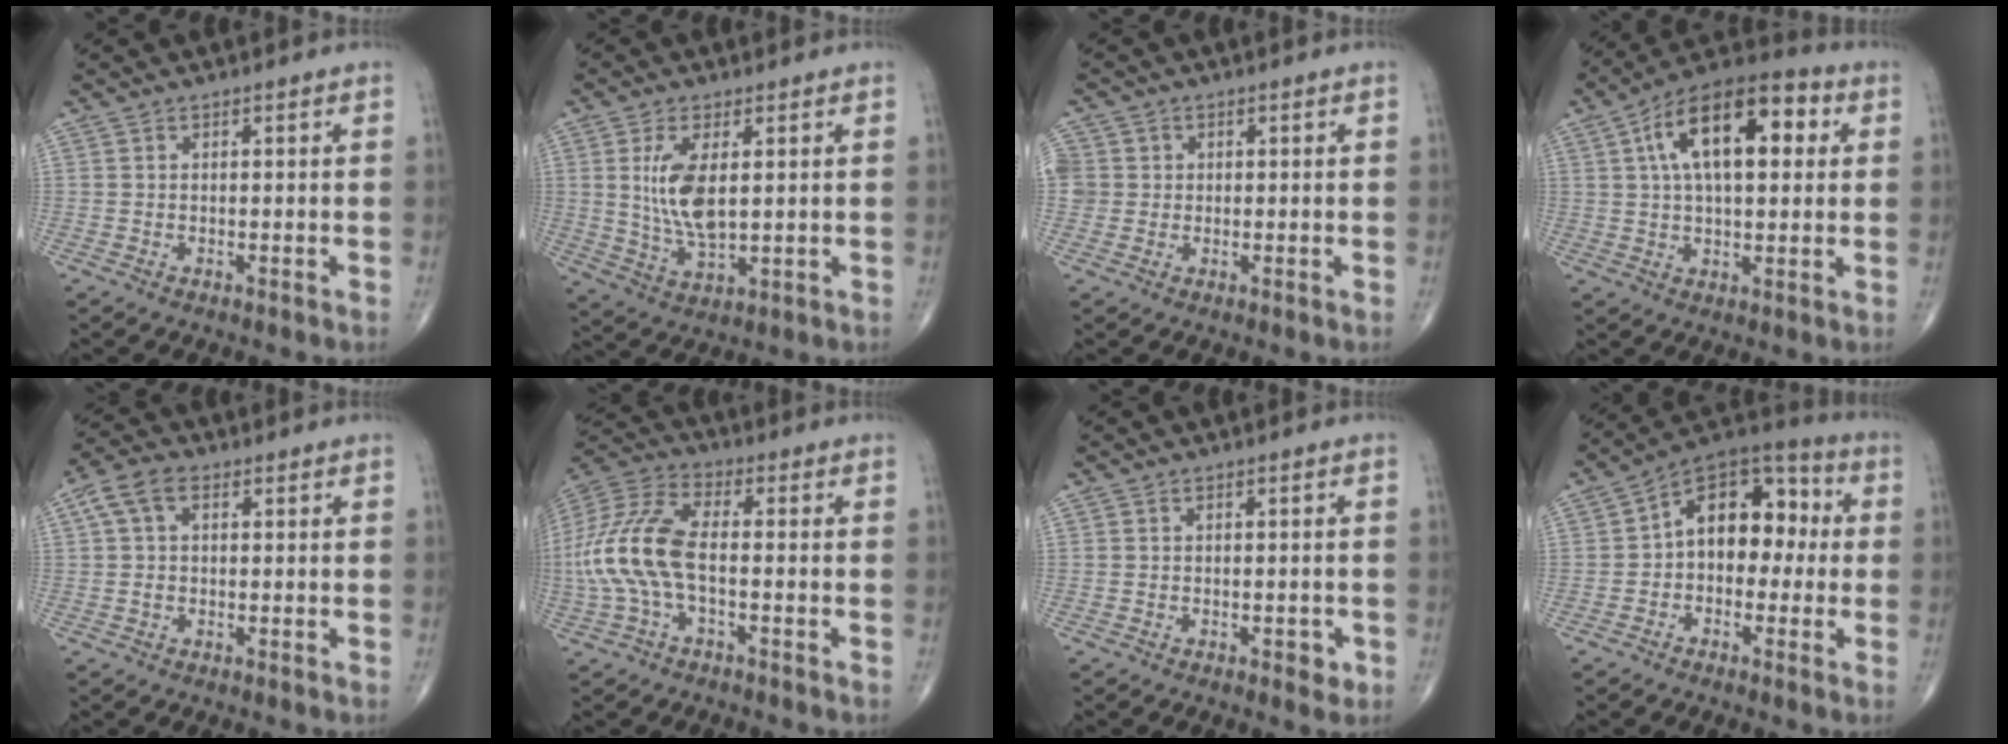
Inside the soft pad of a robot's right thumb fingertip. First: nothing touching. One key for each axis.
{"total": 9.5, "fx": 1.9, "fy": 4.2, "fz": 8.4, "tx": -0.164, "ty": -0.017, "tz": 0.044}
{"total": 5.3, "fx": 0.9, "fy": 5.0, "fz": 1.5, "tx": -0.024, "ty": 0.013, "tz": 0.021}
{"total": 18.4, "fx": 4.9, "fy": 8.9, "fz": 15.4, "tx": -0.228, "ty": 0.024, "tz": 0.067}
{"total": 5.9, "fx": 1.7, "fy": 3.8, "fz": 4.2, "tx": -0.087, "ty": 0.019, "tz": 0.029}
{"total": 15.1, "fx": -1.9, "fy": 7.1, "fz": 13.2, "tx": -0.305, "ty": 0.031, "tz": -0.038}
{"total": 2.1, "fx": -0.9, "fy": 1.1, "fz": 1.5, "tx": -0.014, "ty": 0.001, "tz": -0.010}
{"total": 13.7, "fx": 0.4, "fy": 9.2, "fz": 10.2, "tx": -0.104, "ty": 0.047, "tz": -0.013}